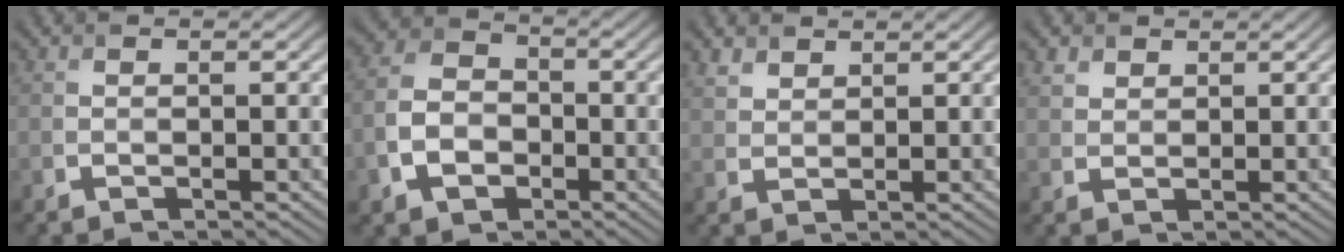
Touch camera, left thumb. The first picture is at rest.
{"total": 6.6, "force": [-2.6, 4.9, 3.6], "torque": [-0.085, -0.006, -0.059]}
{"total": 2.7, "force": [2.1, 1.3, 0.9], "torque": [-0.027, 0.002, 0.052]}
{"total": 2.1, "force": [1.5, 1.3, 0.5], "torque": [-0.017, 0.001, 0.035]}